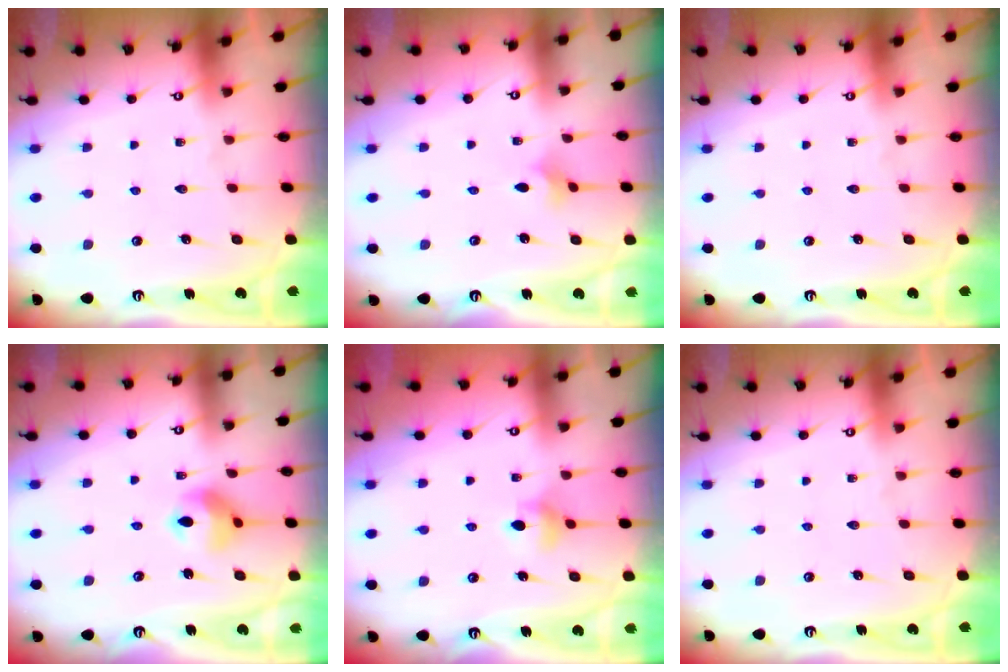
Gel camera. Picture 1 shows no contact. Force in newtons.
{"total": 1.8, "press": 1.7, "slide": 0.5}
{"total": 0.0}
{"total": 10.2, "press": 10.0, "slide": 2.0}
{"total": 6.1, "press": 6.1, "slide": 0.9}
{"total": 0.0}